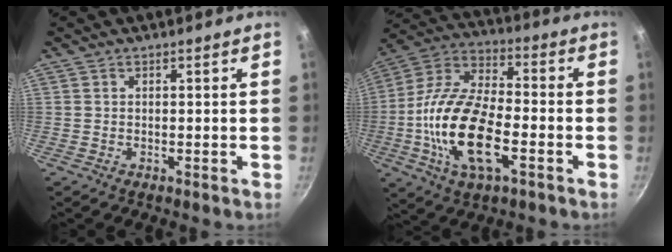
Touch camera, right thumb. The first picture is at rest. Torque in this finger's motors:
{"motor_torque": [-0.19, 1.50, 1.85, -0.93, 0.51]}